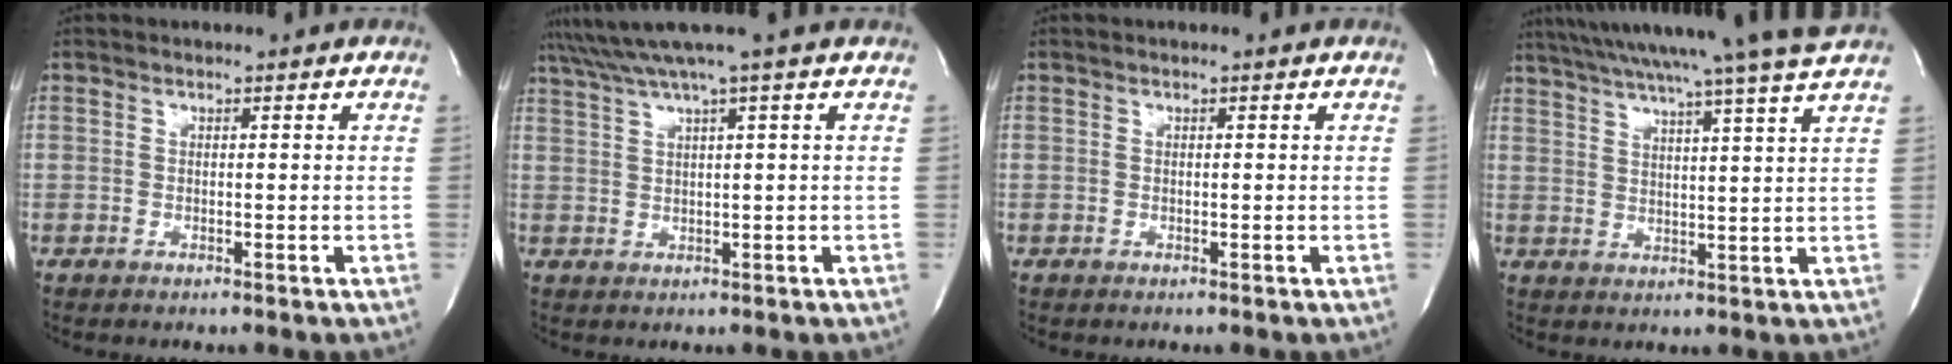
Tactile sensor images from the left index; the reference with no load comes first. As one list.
[{"total": 5.5, "force": [4.2, -2.2, 2.9], "torque": [-0.057, 0.022, 0.080]}, {"total": 0.0}, {"total": 20.1, "force": [17.4, -2.2, 9.8], "torque": [-0.170, -0.018, 0.240]}]